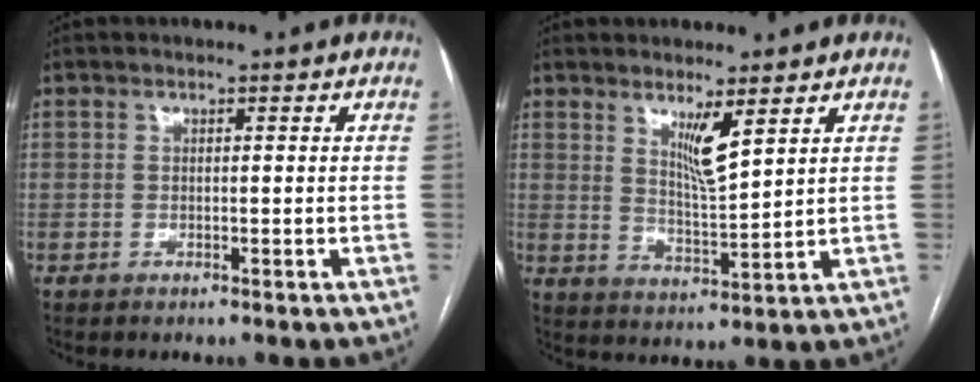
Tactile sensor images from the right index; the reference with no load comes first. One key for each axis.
{"total": 5.3, "fx": 3.1, "fy": 0.4, "fz": 4.3, "tx": -0.079, "ty": -0.017, "tz": 0.060}